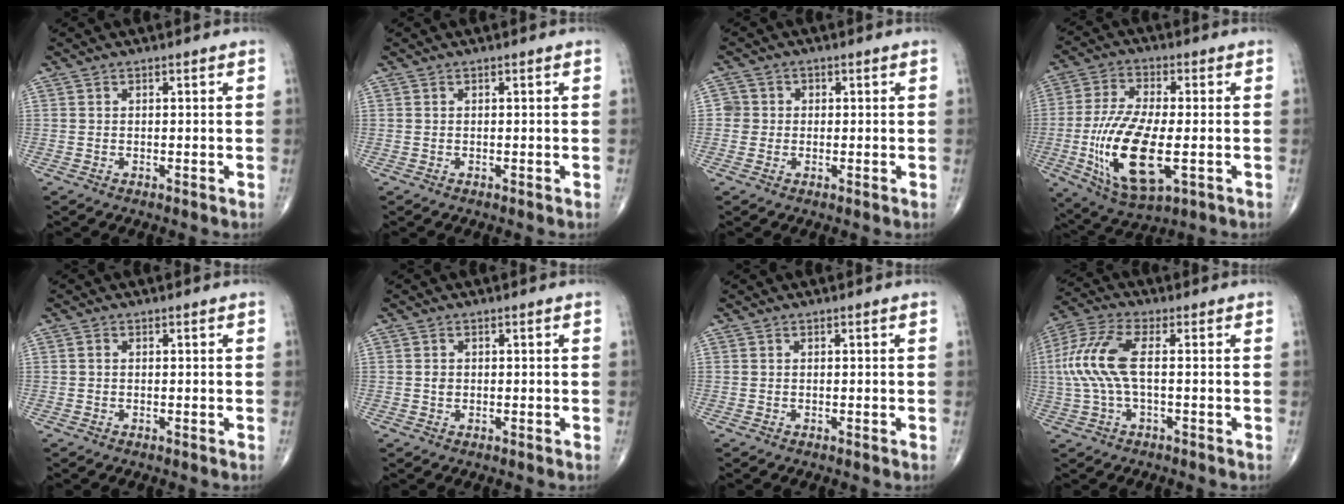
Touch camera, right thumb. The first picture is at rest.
{"total": 0.0}
{"total": 2.8, "force": [-0.3, 2.8, 0.3], "torque": [0.019, 0.010, -0.012]}
{"total": 17.0, "force": [-3.4, 6.6, 15.3], "torque": [-0.308, -0.009, -0.052]}
{"total": 0.5, "force": [0.0, 0.4, 0.3], "torque": [-0.004, 0.001, -0.003]}
{"total": 1.2, "force": [-0.1, 1.0, 0.7], "torque": [-0.010, 0.002, -0.003]}
{"total": 0.0}
{"total": 10.8, "force": [0.4, 4.0, 10.0], "torque": [-0.252, 0.024, 0.003]}